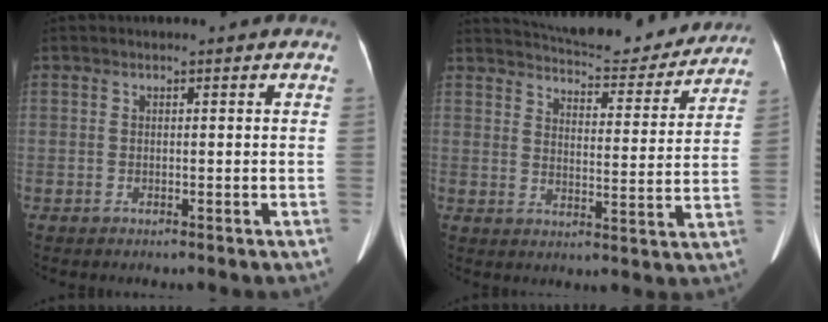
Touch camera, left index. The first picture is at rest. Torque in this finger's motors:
{"motor_torque": [0.63, -0.83, 0.01, 0.04]}